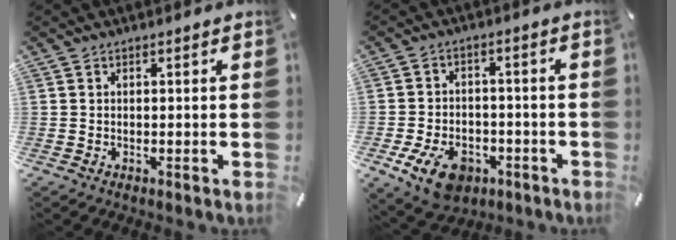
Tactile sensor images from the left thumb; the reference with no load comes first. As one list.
[{"total": 9.7, "force": [-4.7, 6.4, 5.5], "torque": [-0.104, 0.021, -0.082]}]